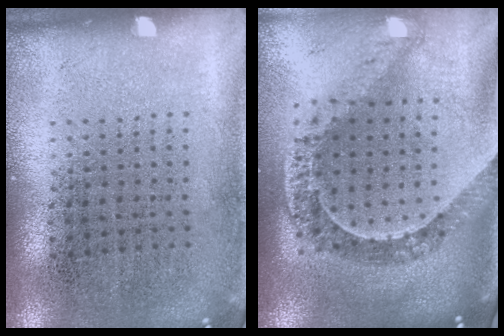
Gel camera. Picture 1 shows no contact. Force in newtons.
{"total": 1.2, "press": 1.1, "slide": 0.3}